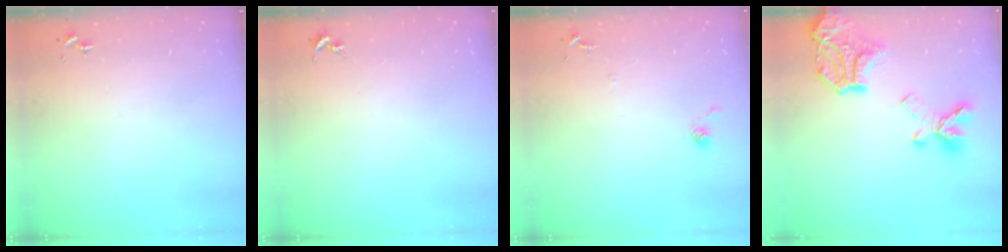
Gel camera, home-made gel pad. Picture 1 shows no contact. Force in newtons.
{"total": 0.0}
{"total": 7.3, "press": 7.3, "slide": 0.4}
{"total": 21.3, "press": 21.2, "slide": 1.6}